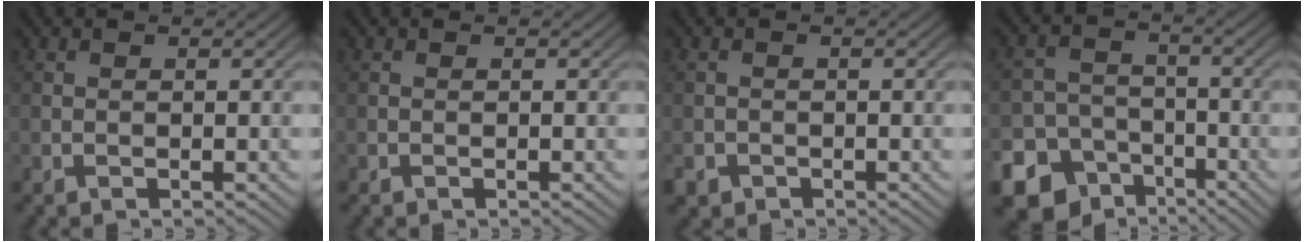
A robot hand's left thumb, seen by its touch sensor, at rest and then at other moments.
{"total": 0.0}
{"total": 1.6, "force": [-1.1, 1.1, 0.3], "torque": [-0.006, -0.005, -0.025]}
{"total": 13.4, "force": [-8.3, 10.1, 3.2], "torque": [-0.094, -0.055, -0.139]}